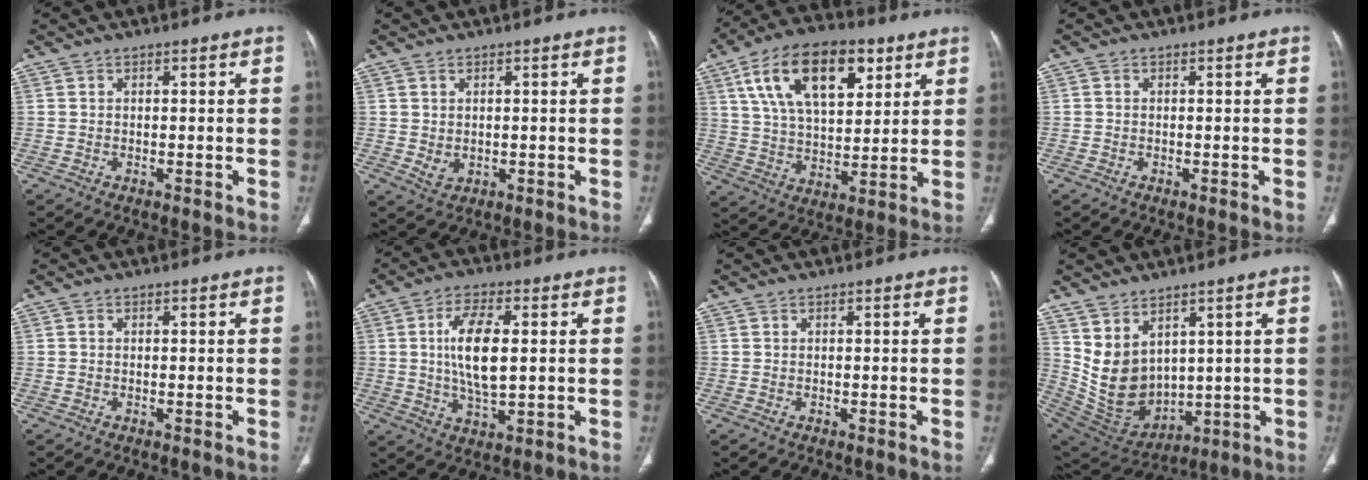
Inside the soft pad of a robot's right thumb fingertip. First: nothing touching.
{"total": 2.5, "force": [0.1, 1.9, 1.6], "torque": [-0.027, -0.007, 0.013]}
{"total": 20.5, "force": [9.0, 10.8, 15.0], "torque": [-0.227, -0.016, 0.156]}
{"total": 0.0}
{"total": 0.0}
{"total": 10.7, "force": [1.1, 4.5, 9.6], "torque": [-0.180, -0.007, 0.022]}
{"total": 0.0}
{"total": 12.1, "force": [4.1, 8.3, 7.7], "torque": [-0.122, -0.029, 0.116]}